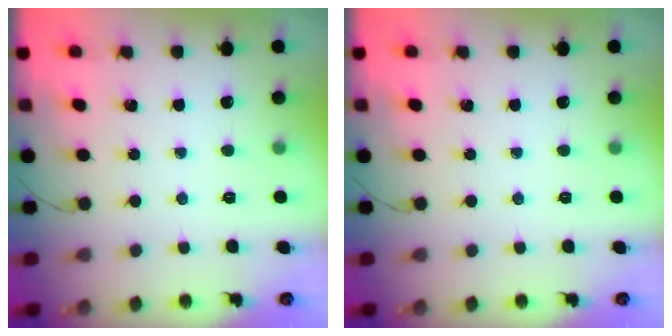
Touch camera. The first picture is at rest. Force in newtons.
{"total": 0.0}